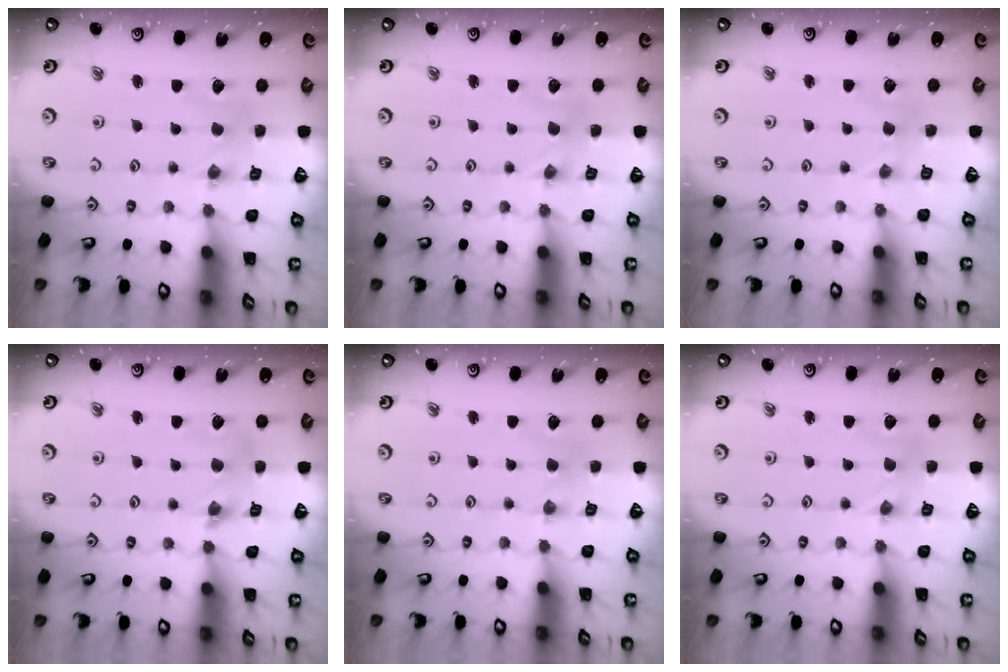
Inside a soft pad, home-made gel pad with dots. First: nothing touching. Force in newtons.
{"total": 0.0}
{"total": 1.5, "press": 1.5, "slide": 0.3}
{"total": 4.6, "press": 4.6, "slide": 0.3}
{"total": 1.5, "press": 1.5, "slide": 0.3}
{"total": 0.0}